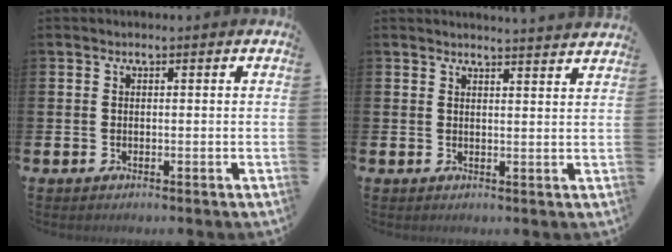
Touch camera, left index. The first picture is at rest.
{"total": 3.0, "force": [2.9, -0.5, -0.2], "torque": [0.008, -0.024, 0.051]}